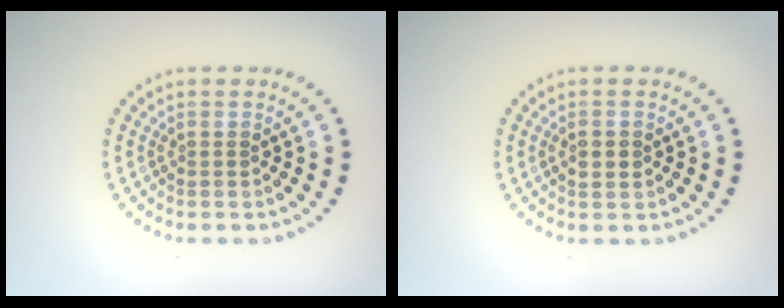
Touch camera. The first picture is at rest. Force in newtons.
{"total": 1.0, "press": 1.0, "slide": 0.0}